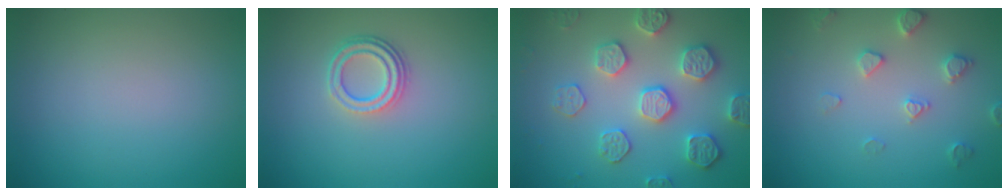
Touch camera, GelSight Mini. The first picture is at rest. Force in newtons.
{"total": 3.3, "press": 2.4, "slide": 2.3}
{"total": 4.8, "press": 4.6, "slide": 1.2}
{"total": 2.5, "press": 2.4, "slide": 0.5}